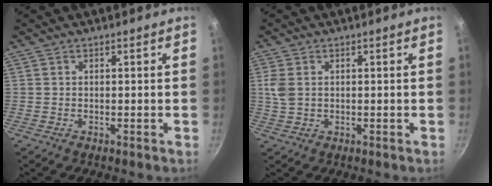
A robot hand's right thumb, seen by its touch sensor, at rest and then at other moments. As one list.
[{"total": 3.9, "force": [0.8, 2.8, 2.6], "torque": [-0.055, 0.001, 0.018]}]